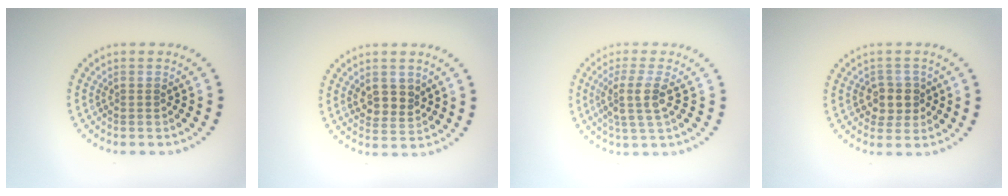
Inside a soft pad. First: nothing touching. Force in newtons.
{"total": 2.6, "press": 2.4, "slide": 1.0}
{"total": 3.0, "press": 2.3, "slide": 2.0}
{"total": 2.7, "press": 2.5, "slide": 1.0}